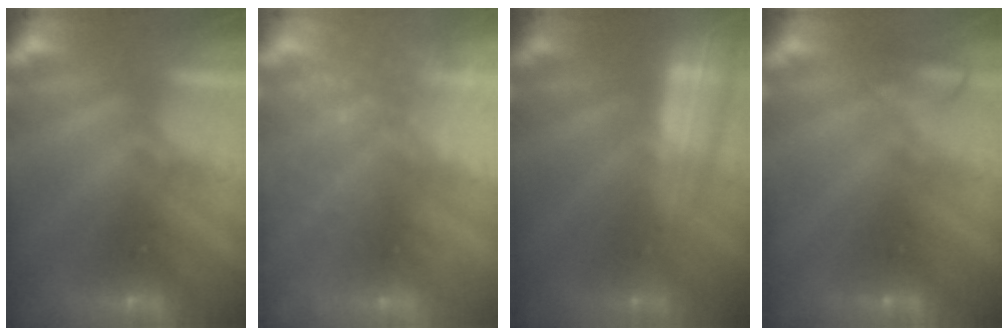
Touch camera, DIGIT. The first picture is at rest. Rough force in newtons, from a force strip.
{"total": 2.4}
{"total": 2.6}
{"total": 2.4}